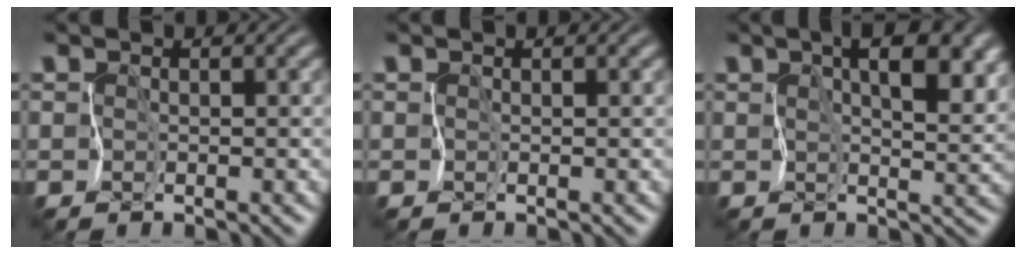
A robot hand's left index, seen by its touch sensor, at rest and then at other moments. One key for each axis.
{"total": 0.0}
{"total": 7.8, "fx": 2.8, "fy": 3.6, "fz": 6.3, "tx": -0.084, "ty": 0.003, "tz": 0.040}